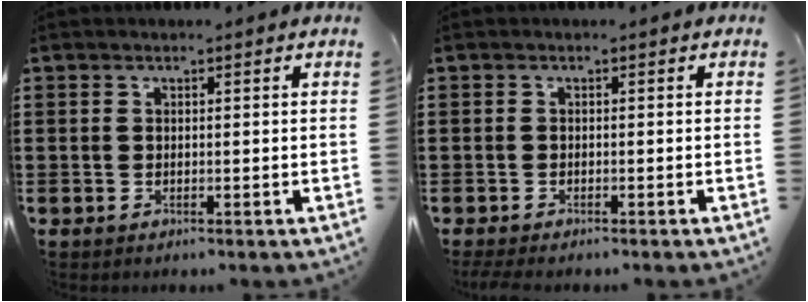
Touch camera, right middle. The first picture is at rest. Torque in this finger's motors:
{"motor_torque": [0.82, 0.56, 0.15, 0.05]}